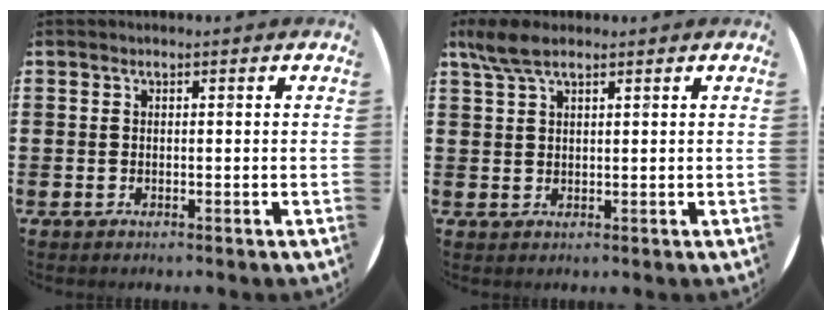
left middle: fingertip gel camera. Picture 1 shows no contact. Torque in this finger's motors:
{"motor_torque": [0.56, -0.49, 0.24, 0.09]}